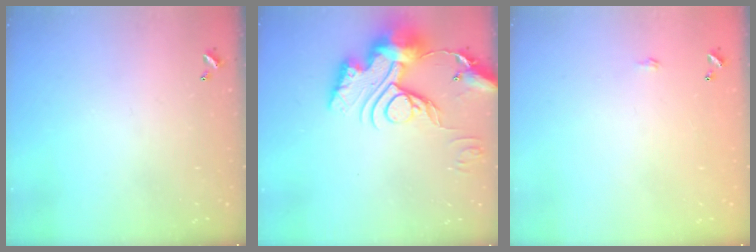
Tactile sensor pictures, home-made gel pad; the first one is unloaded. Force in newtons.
{"total": 18.7, "press": 18.6, "slide": 1.7}
{"total": 0.6, "press": 0.6, "slide": 0.2}